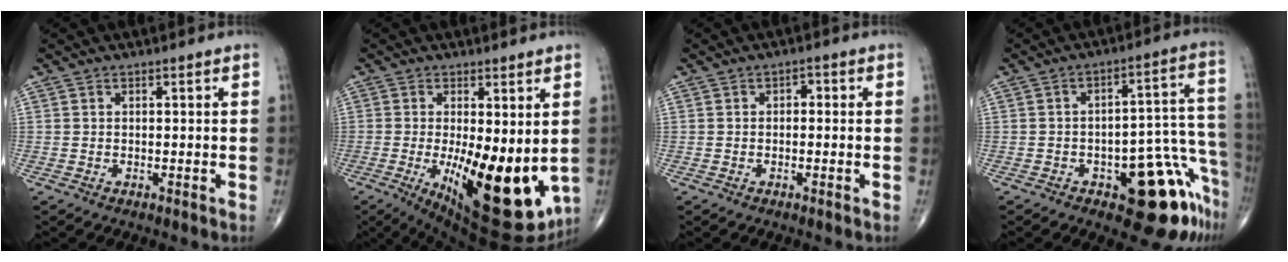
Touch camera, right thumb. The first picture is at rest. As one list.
[{"total": 19.2, "force": [-2.5, 7.4, 17.6], "torque": [-0.233, -0.035, -0.008]}, {"total": 1.5, "force": [0.0, 1.1, 1.1], "torque": [-0.006, 0.009, -0.007]}, {"total": 15.5, "force": [-8.2, 6.0, 11.6], "torque": [-0.070, 0.084, -0.099]}]